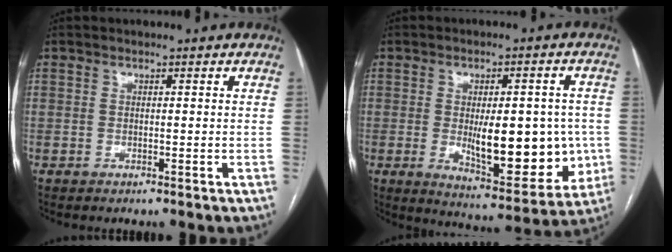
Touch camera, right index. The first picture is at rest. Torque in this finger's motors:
{"motor_torque": [2.14, 0.00, 0.58, 0.16]}